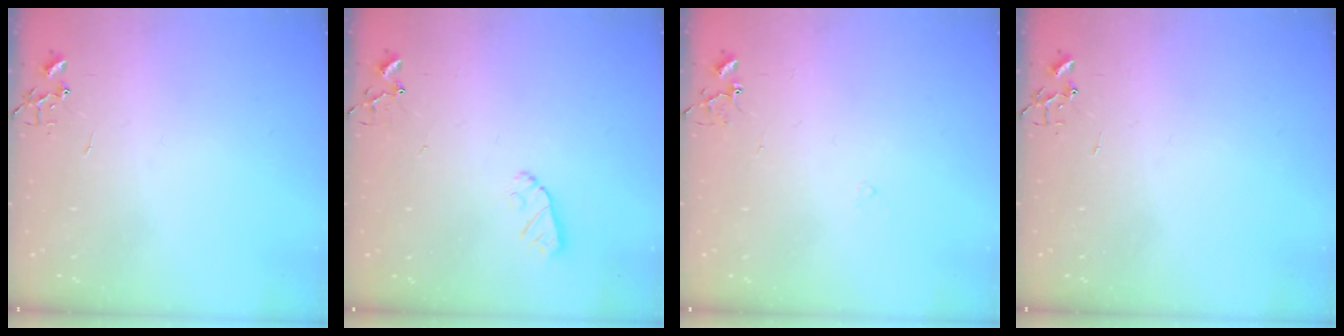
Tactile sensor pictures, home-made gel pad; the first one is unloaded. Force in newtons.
{"total": 5.0, "press": 5.0, "slide": 0.5}
{"total": 6.8, "press": 6.8, "slide": 0.5}
{"total": 0.0}